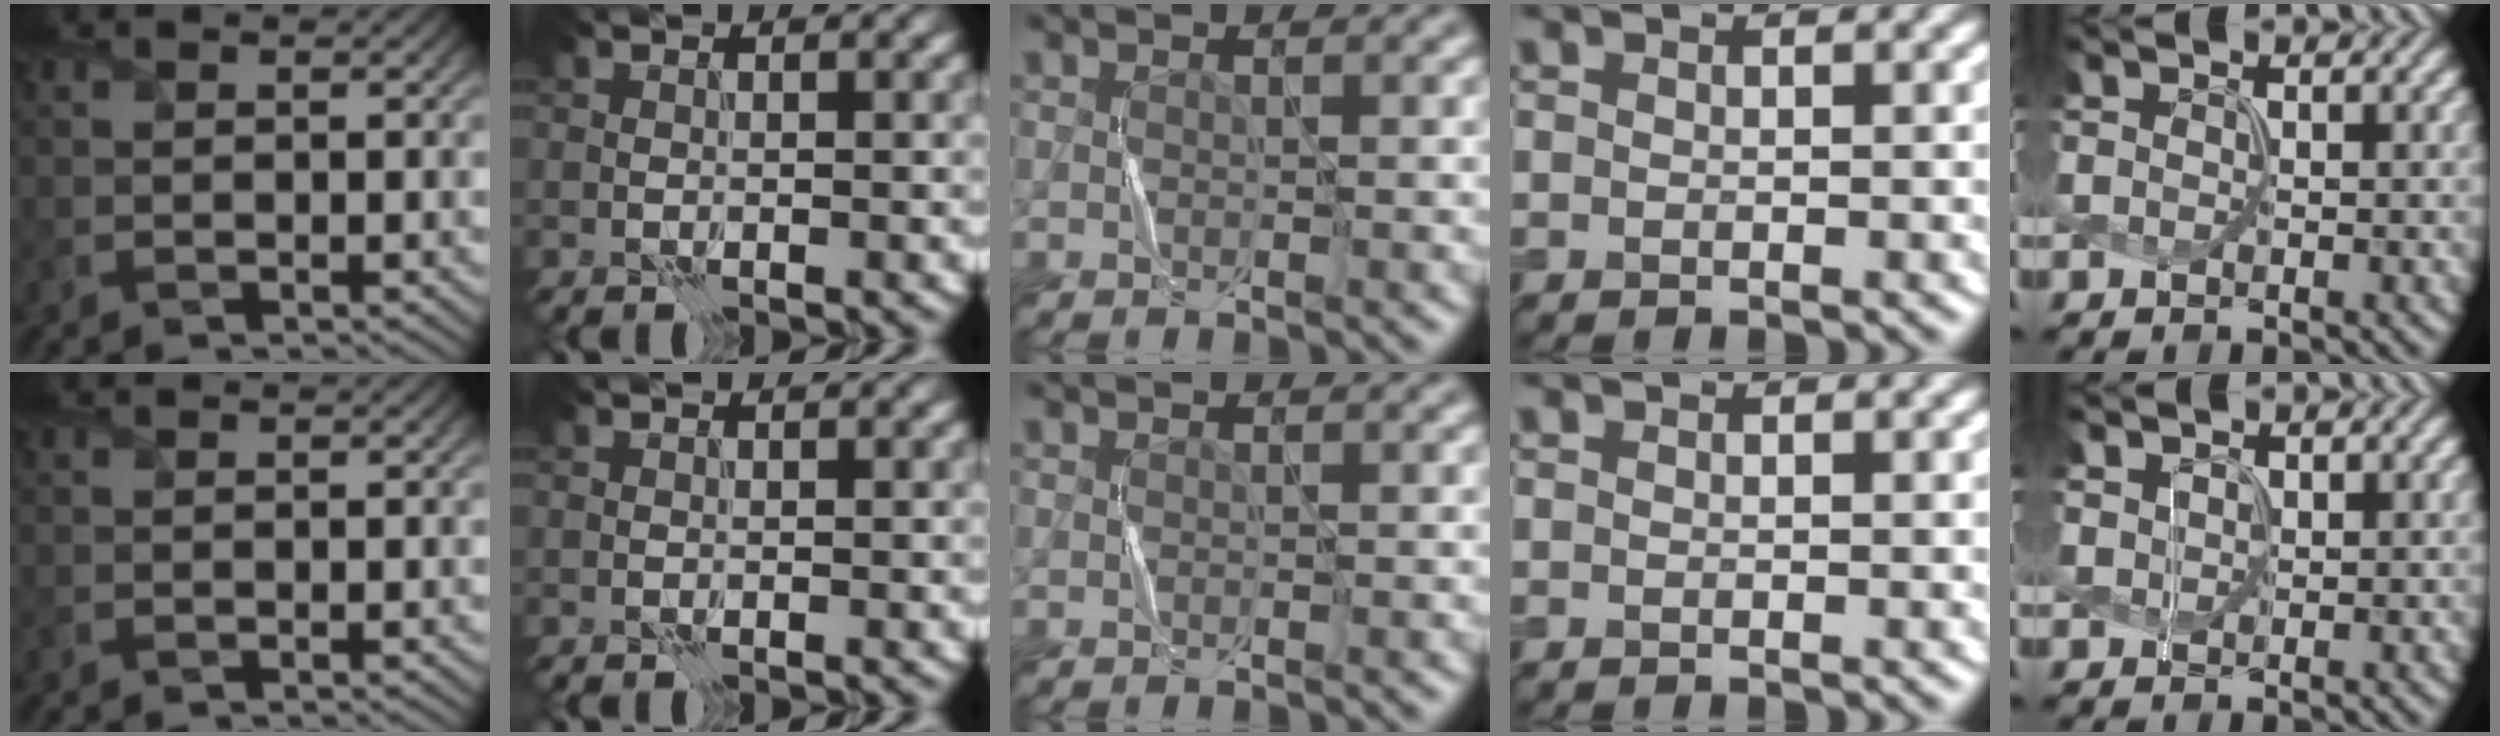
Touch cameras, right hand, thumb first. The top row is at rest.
{"little": {"total": 1.1, "force": [0.8, 0.7, 0.2], "torque": [-0.009, 0.000, 0.019]}}